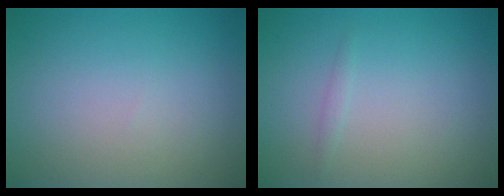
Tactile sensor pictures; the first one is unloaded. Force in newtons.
{"total": 0.6, "press": 0.5, "slide": 0.0}